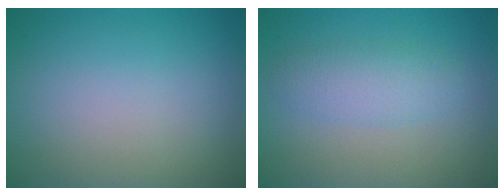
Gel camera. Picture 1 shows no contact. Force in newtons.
{"total": 2.9, "press": 2.9, "slide": 0.1}